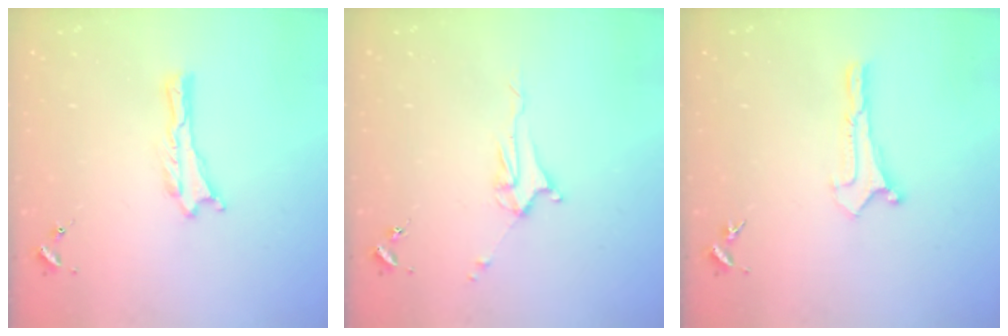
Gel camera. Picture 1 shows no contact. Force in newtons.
{"total": 3.7, "press": 3.7, "slide": 0.5}
{"total": 0.0}